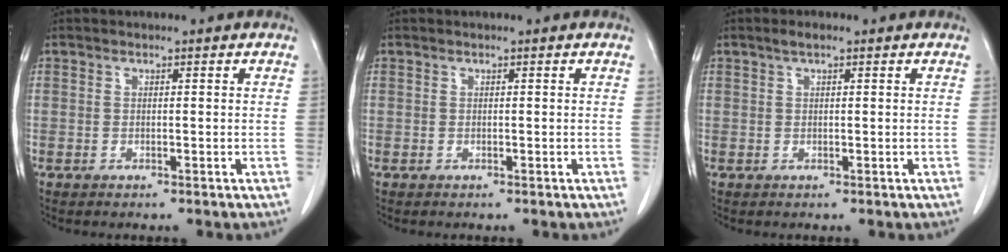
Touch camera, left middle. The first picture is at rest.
{"total": 0.0}
{"total": 1.5, "force": [1.0, 0.3, 1.1], "torque": [-0.024, 0.008, 0.017]}